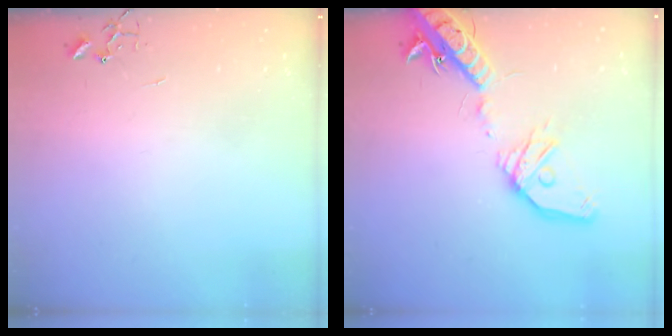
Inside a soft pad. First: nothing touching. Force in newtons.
{"total": 20.1, "press": 19.7, "slide": 3.9}